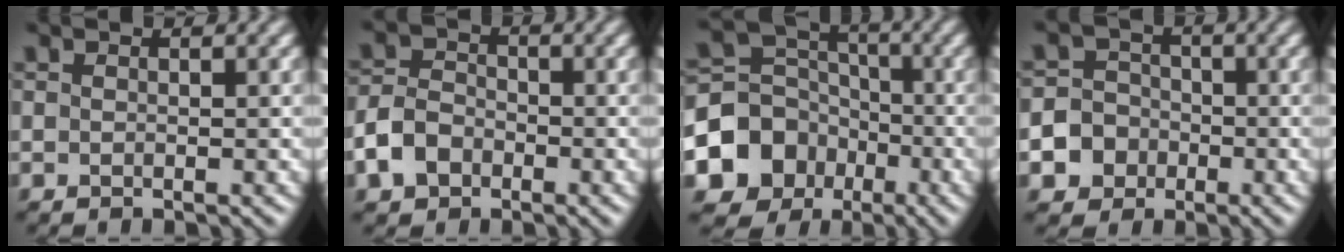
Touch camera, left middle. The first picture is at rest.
{"total": 4.2, "force": [-2.4, 2.9, 1.9], "torque": [-0.047, 0.003, -0.053]}
{"total": 9.1, "force": [-4.0, 7.5, 3.1], "torque": [-0.087, -0.005, -0.087]}
{"total": 6.5, "force": [-3.2, 5.6, 0.8], "torque": [-0.008, -0.006, -0.075]}